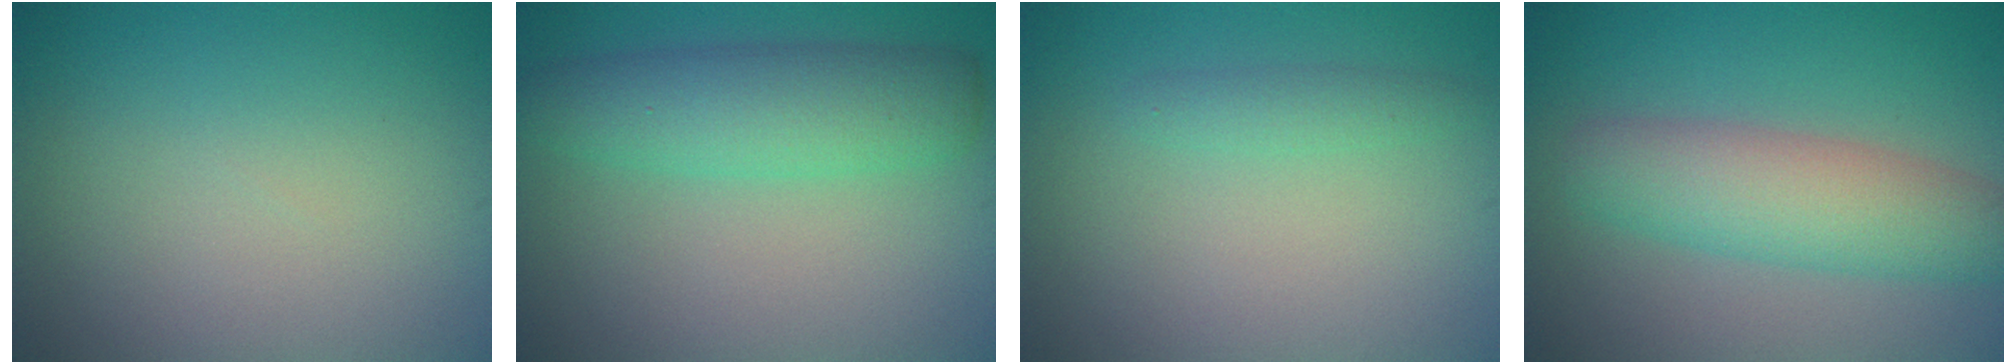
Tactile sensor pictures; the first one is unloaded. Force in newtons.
{"total": 4.9, "press": 4.8, "slide": 0.1}
{"total": 1.3, "press": 1.3, "slide": 0.0}
{"total": 5.6, "press": 5.6, "slide": 0.2}